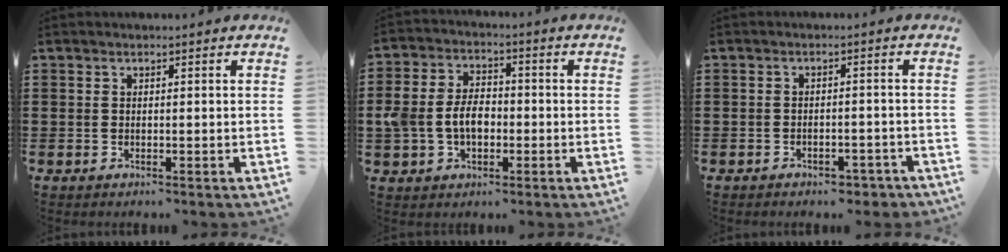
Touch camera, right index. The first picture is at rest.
{"total": 6.6, "force": [-1.0, 4.6, 4.6], "torque": [-0.116, 0.004, -0.026]}
{"total": 2.3, "force": [-2.2, 0.6, 0.4], "torque": [-0.012, 0.001, -0.046]}